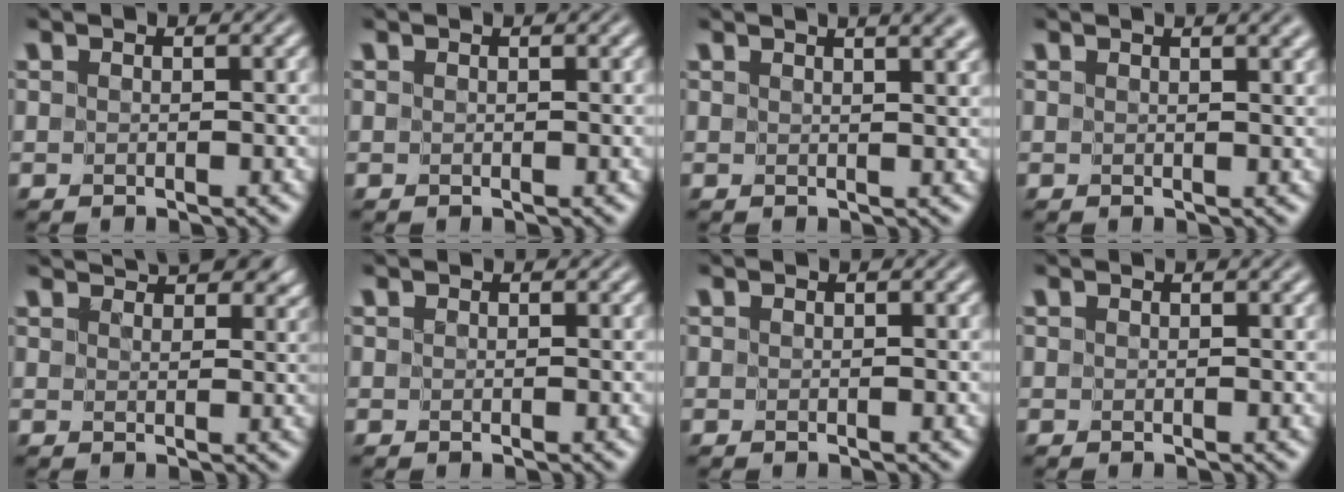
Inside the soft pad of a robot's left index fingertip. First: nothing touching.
{"total": 0.8, "force": [0.5, 0.4, 0.5], "torque": [-0.004, 0.009, -0.007]}
{"total": 7.0, "force": [4.5, 3.0, 4.5], "torque": [-0.015, 0.050, 0.028]}
{"total": 5.0, "force": [3.1, 2.2, 3.3], "torque": [-0.013, 0.040, 0.018]}
{"total": 6.6, "force": [5.4, 2.2, 3.0], "torque": [-0.052, 0.020, 0.064]}
{"total": 0.0}
{"total": 0.0}
{"total": 1.7, "force": [1.1, 0.7, 1.0], "torque": [-0.004, 0.017, -0.002]}